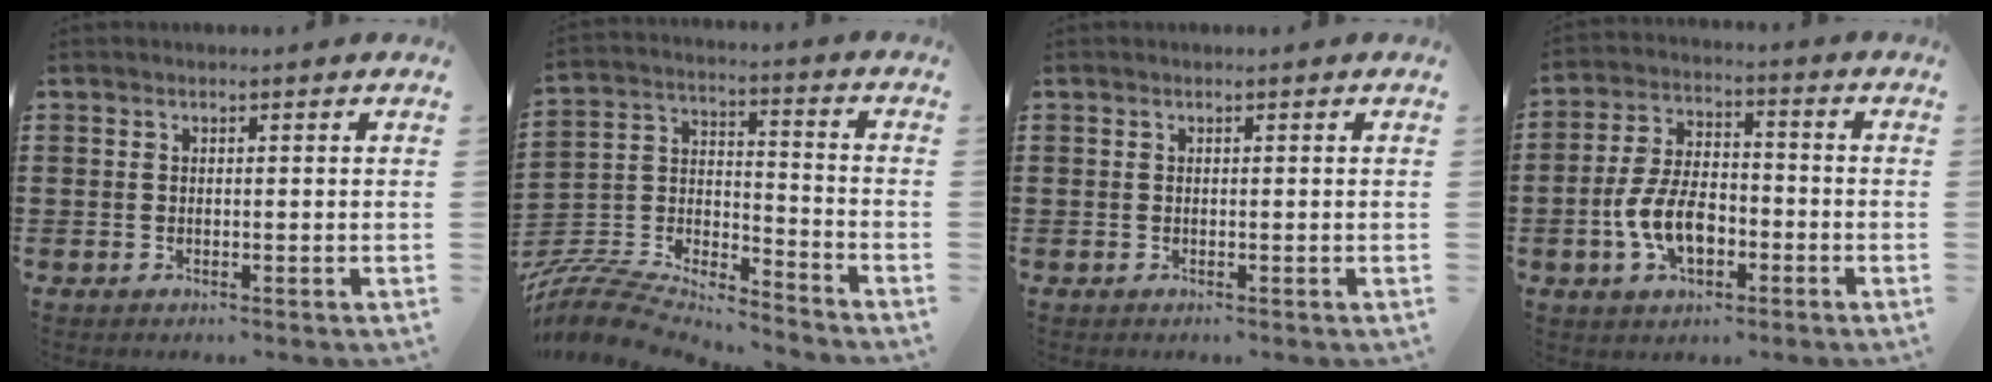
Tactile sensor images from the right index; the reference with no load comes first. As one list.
[{"total": 7.4, "force": [-7.0, 1.8, 1.4], "torque": [-0.046, -0.002, -0.145]}, {"total": 0.0}, {"total": 8.7, "force": [-2.8, 4.7, 6.8], "torque": [-0.156, 0.002, -0.058]}]